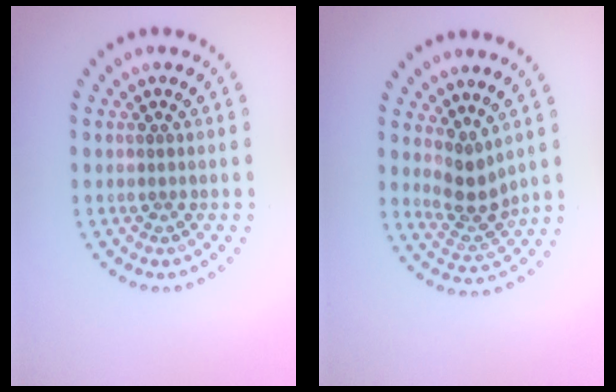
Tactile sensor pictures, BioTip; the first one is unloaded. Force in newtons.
{"total": 2.9, "press": 2.4, "slide": 1.7}